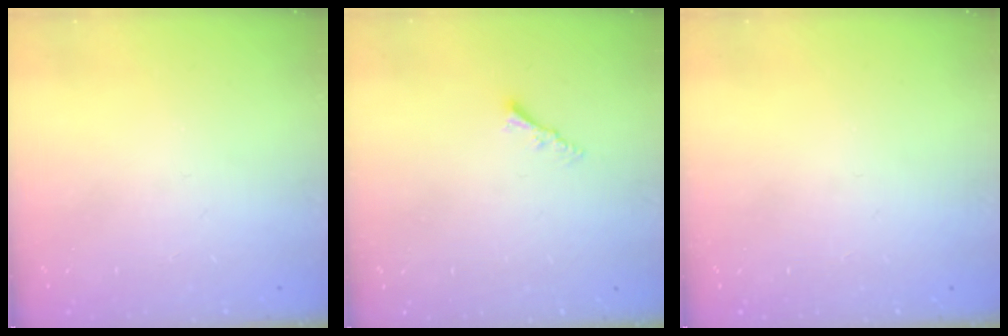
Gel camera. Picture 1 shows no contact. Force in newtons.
{"total": 2.0, "press": 2.0, "slide": 0.3}
{"total": 0.0}